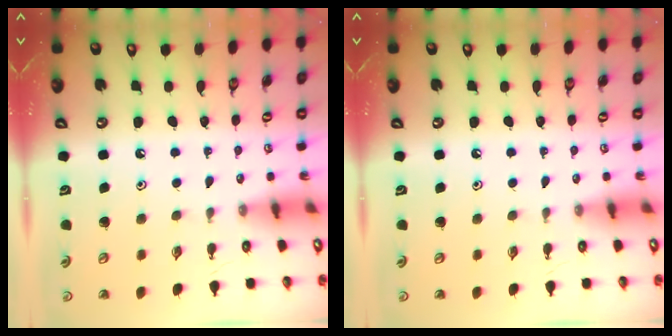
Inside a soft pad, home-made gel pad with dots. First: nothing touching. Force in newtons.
{"total": 0.0}